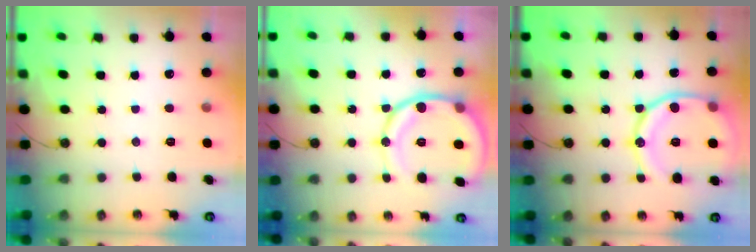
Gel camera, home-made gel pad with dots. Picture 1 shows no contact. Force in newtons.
{"total": 16.6, "press": 16.3, "slide": 3.2}
{"total": 17.7, "press": 17.6, "slide": 1.9}